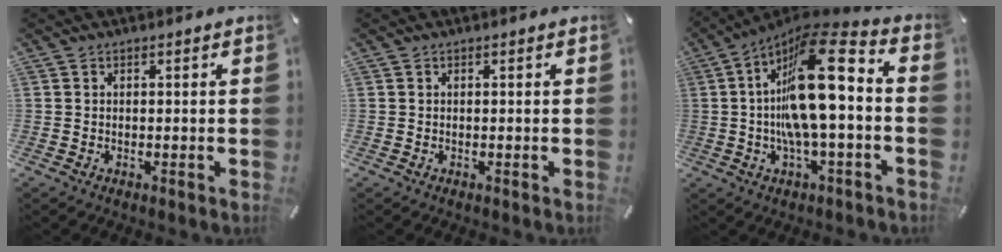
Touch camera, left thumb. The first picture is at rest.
{"total": 0.0}
{"total": 20.4, "force": [1.1, 6.3, 19.4], "torque": [-0.349, -0.025, 0.008]}